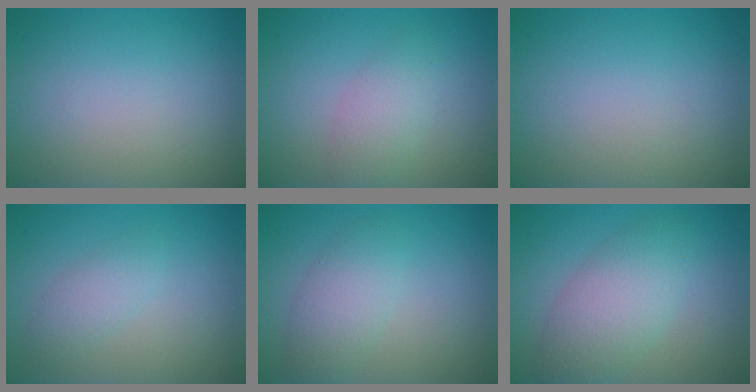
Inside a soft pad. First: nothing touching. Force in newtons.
{"total": 2.8, "press": 2.8, "slide": 0.1}
{"total": 0.0}
{"total": 1.9, "press": 1.9, "slide": 0.0}
{"total": 3.1, "press": 3.1, "slide": 0.1}
{"total": 5.1, "press": 5.1, "slide": 0.1}